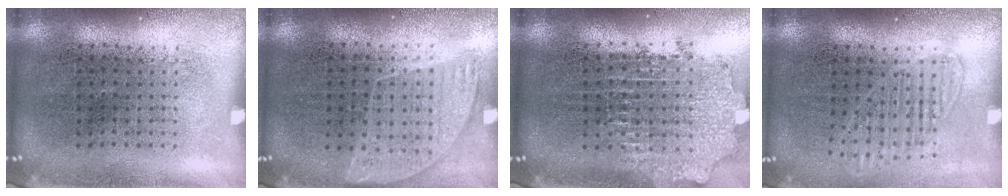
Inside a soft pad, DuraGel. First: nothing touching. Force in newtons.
{"total": 0.9, "press": 0.8, "slide": 0.4}
{"total": 1.9, "press": 1.5, "slide": 1.2}
{"total": 1.4, "press": 1.3, "slide": 0.6}